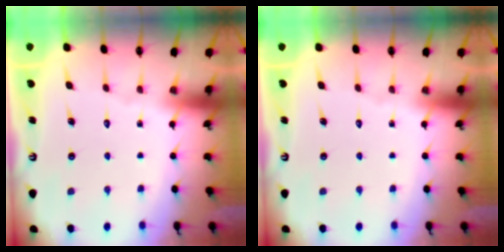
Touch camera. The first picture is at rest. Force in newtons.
{"total": 0.0}